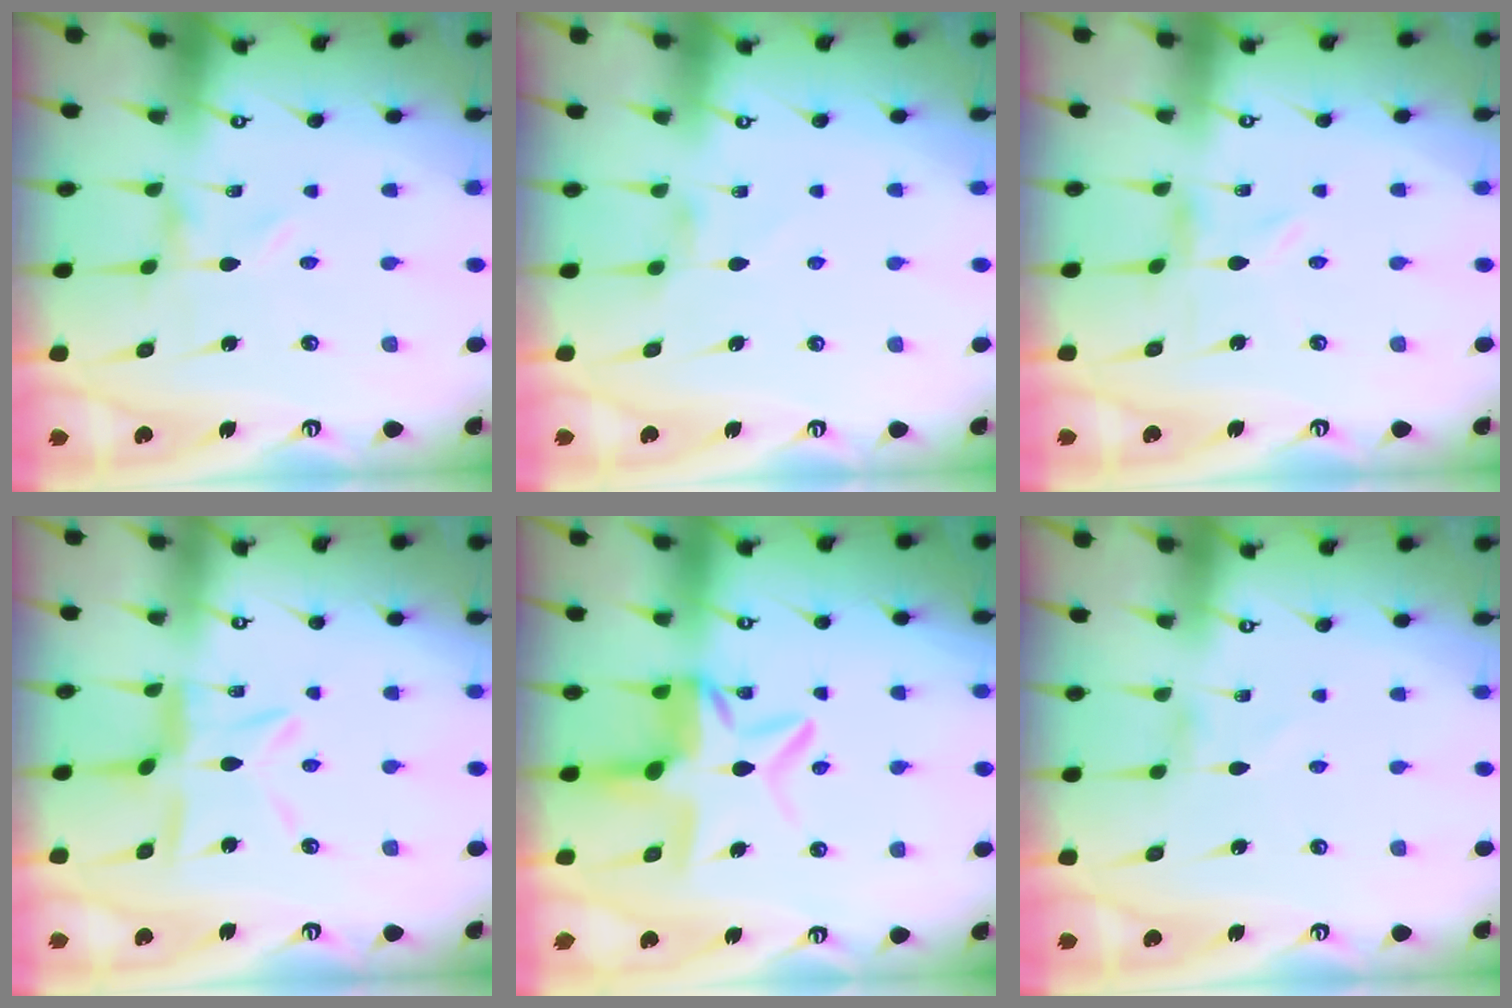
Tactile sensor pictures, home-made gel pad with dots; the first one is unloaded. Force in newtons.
{"total": 1.8, "press": 1.8, "slide": 0.4}
{"total": 0.0}
{"total": 9.5, "press": 9.5, "slide": 0.6}
{"total": 10.1, "press": 10.0, "slide": 1.7}
{"total": 0.6, "press": 0.6, "slide": 0.1}